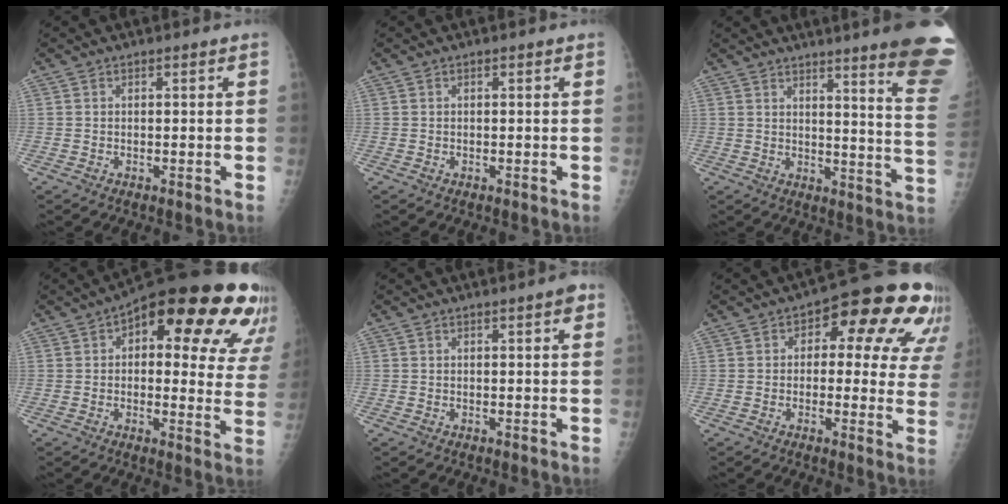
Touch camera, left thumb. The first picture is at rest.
{"total": 0.0}
{"total": 18.8, "force": [14.0, 0.7, 12.5], "torque": [-0.133, -0.109, 0.161]}
{"total": 24.3, "force": [11.8, 9.9, 18.8], "torque": [-0.207, 0.002, 0.140]}
{"total": 2.0, "force": [1.0, 0.4, 1.7], "torque": [-0.022, 0.000, 0.011]}
{"total": 17.5, "force": [7.1, 8.9, 13.3], "torque": [-0.104, 0.004, 0.073]}